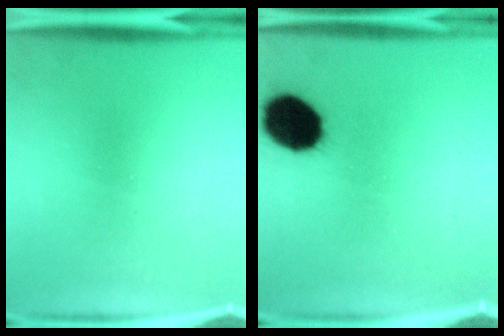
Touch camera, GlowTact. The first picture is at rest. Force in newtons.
{"total": 15.4}